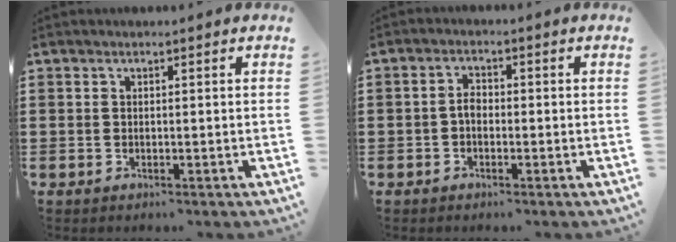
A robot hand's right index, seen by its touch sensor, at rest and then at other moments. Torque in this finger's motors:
{"motor_torque": [0.63, -0.55, 0.38, 0.09]}